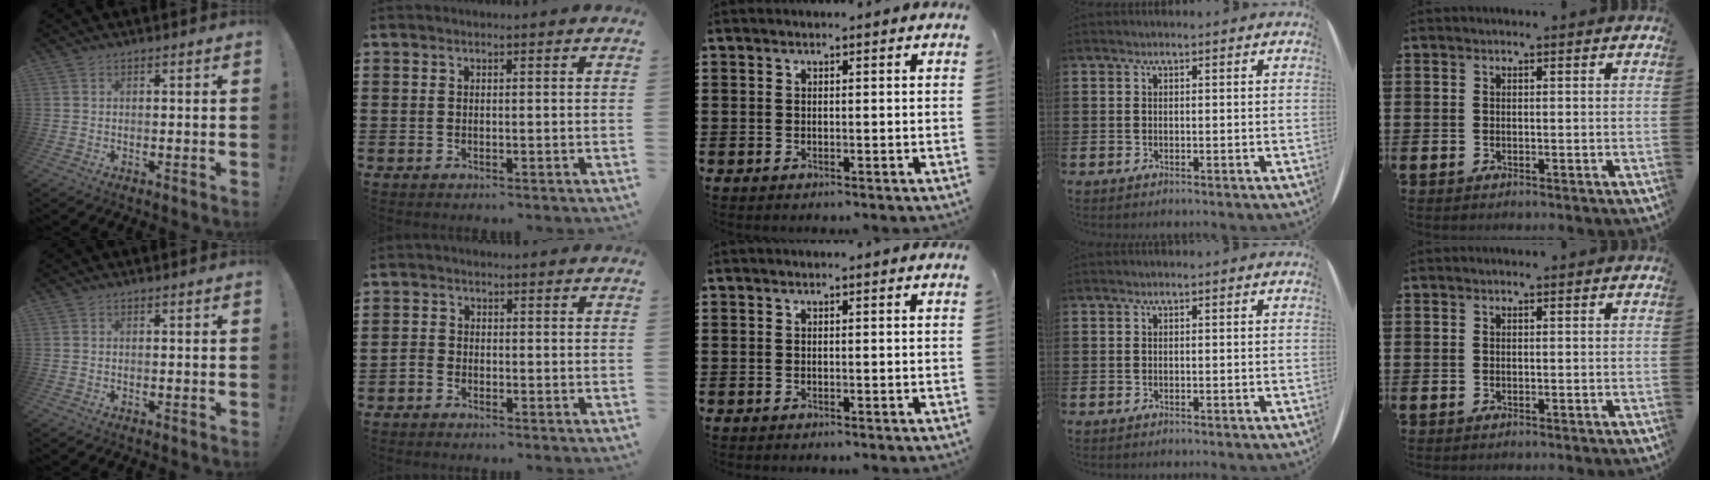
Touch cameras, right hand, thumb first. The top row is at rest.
{"index": {"total": 1.2, "force": [-1.0, 0.6, 0.3], "torque": [-0.009, 0.003, -0.021]}}